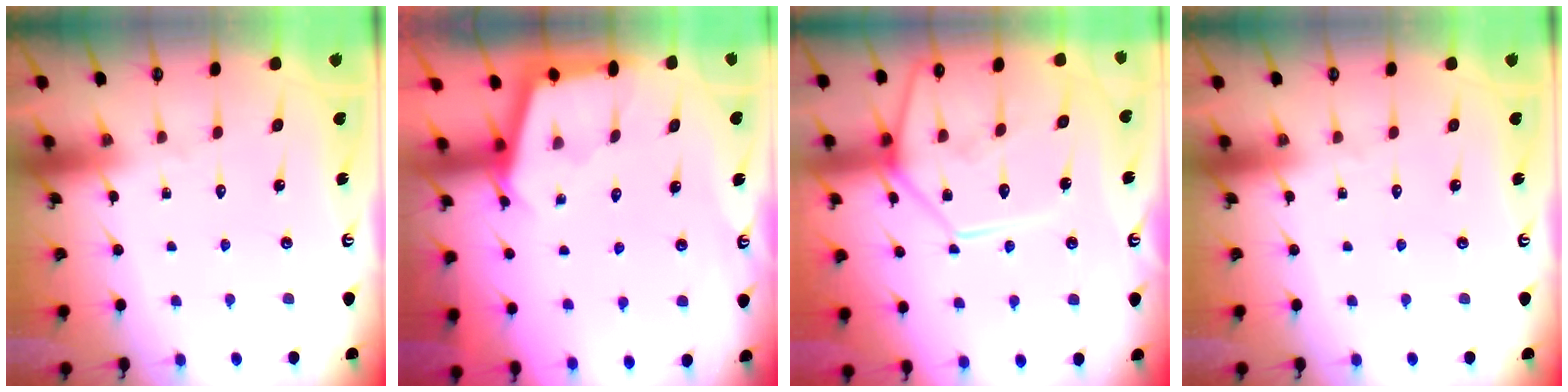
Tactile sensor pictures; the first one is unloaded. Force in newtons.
{"total": 2.5, "press": 2.5, "slide": 0.1}
{"total": 15.1, "press": 15.0, "slide": 1.6}
{"total": 0.0}